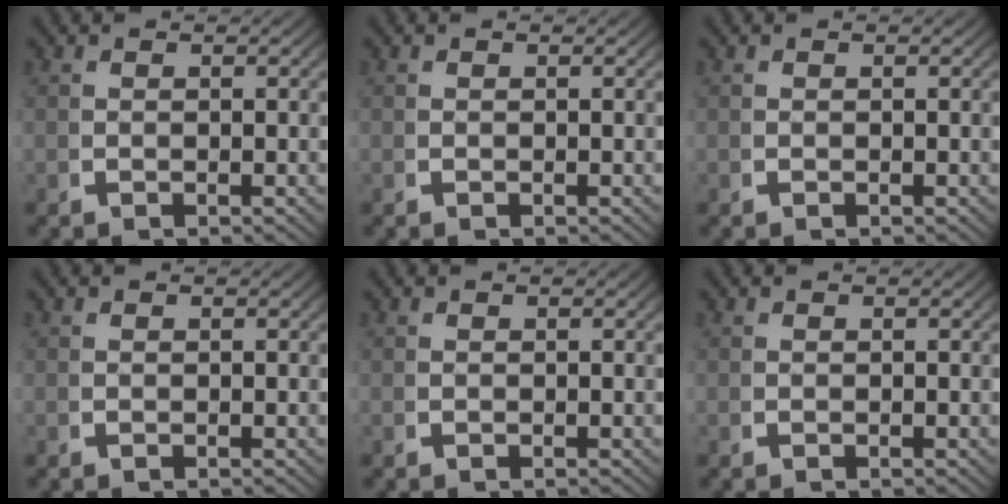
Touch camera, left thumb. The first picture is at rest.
{"total": 0.0}
{"total": 0.0}
{"total": 0.0}
{"total": 0.0}
{"total": 0.0}